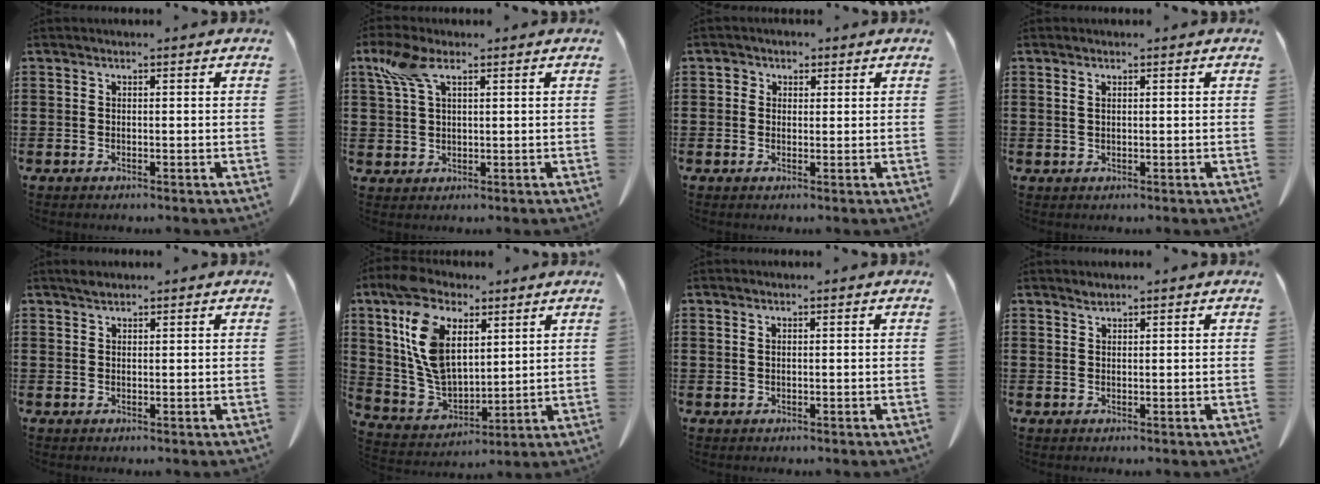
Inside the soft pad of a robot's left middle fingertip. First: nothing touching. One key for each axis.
{"total": 5.8, "fx": 2.9, "fy": 2.9, "fz": 4.2, "tx": -0.101, "ty": 0.007, "tz": 0.051}
{"total": 1.7, "fx": 0.9, "fy": 1.3, "fz": 0.6, "tx": -0.015, "ty": 0.008, "tz": 0.015}
{"total": 1.0, "fx": 0.4, "fy": 0.3, "fz": 0.8, "tx": -0.019, "ty": 0.003, "tz": 0.007}
{"total": 1.1, "fx": 1.0, "fy": 0.3, "fz": 0.4, "tx": -0.010, "ty": 0.000, "tz": 0.019}
{"total": 12.5, "fx": 6.2, "fy": 7.3, "fz": 8.0, "tx": -0.203, "ty": 0.004, "tz": 0.115}
{"total": 0.7, "fx": 0.3, "fy": 0.3, "fz": 0.6, "tx": -0.015, "ty": 0.002, "tz": 0.006}
{"total": 0.7, "fx": 0.7, "fy": 0.0, "fz": 0.2, "tx": -0.005, "ty": -0.002, "tz": 0.014}